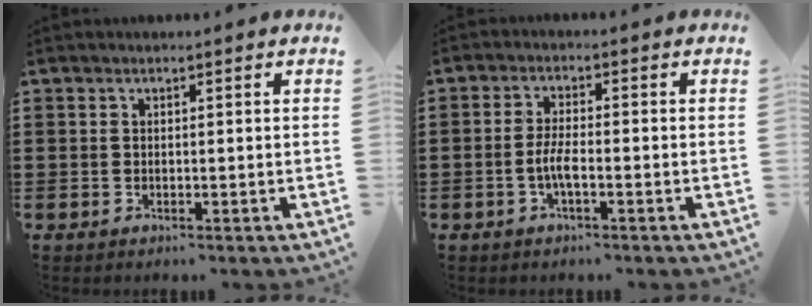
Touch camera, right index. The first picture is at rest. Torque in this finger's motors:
{"motor_torque": [1.91, 0.23, 0.42, 0.10]}